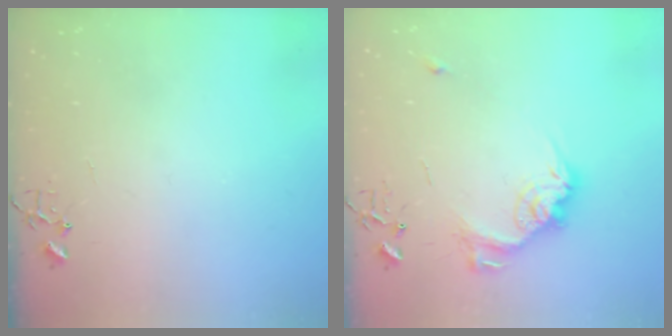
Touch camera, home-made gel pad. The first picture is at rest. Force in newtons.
{"total": 15.4, "press": 15.4, "slide": 1.0}